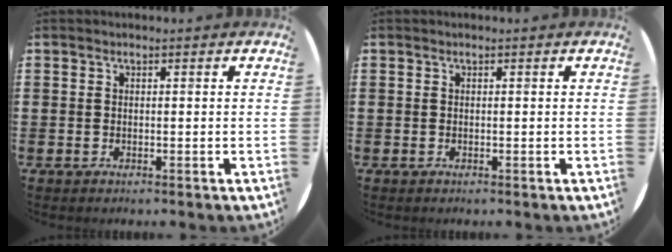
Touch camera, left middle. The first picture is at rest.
{"total": 0.0}